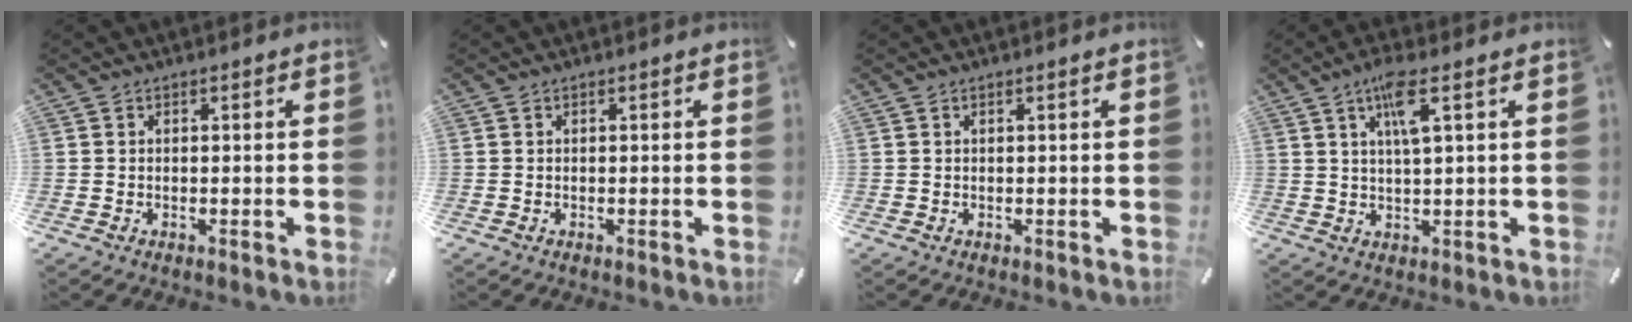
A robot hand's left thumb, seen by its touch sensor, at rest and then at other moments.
{"total": 0.0}
{"total": 0.6, "force": [0.1, -0.1, 0.6], "torque": [-0.009, -0.001, 0.002]}
{"total": 7.1, "force": [3.0, 0.9, 6.4], "torque": [-0.124, 0.002, 0.046]}